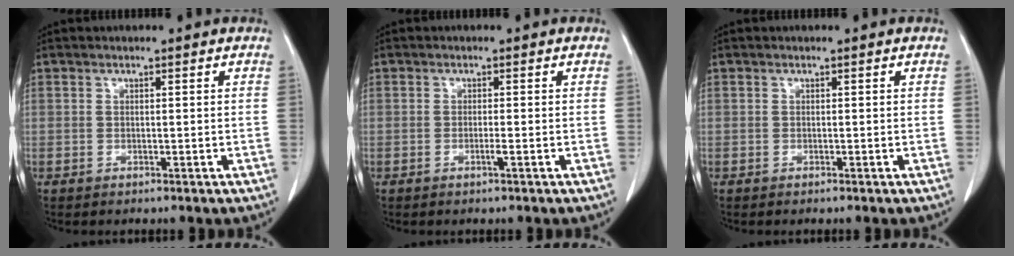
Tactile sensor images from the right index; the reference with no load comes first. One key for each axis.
{"total": 0.9, "fx": -0.4, "fy": -0.2, "fz": 0.8, "tx": -0.014, "ty": 0.000, "tz": -0.008}
{"total": 0.0}